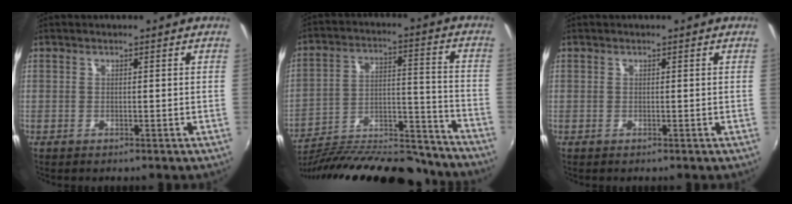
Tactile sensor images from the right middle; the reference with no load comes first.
{"total": 28.3, "force": [-25.0, 6.8, 11.4], "torque": [-0.189, -0.002, -0.353]}
{"total": 0.0}